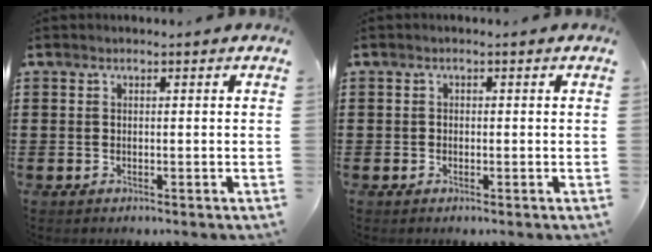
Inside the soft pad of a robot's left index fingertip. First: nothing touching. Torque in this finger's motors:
{"motor_torque": [-0.64, 0.98, 0.01, -0.01]}